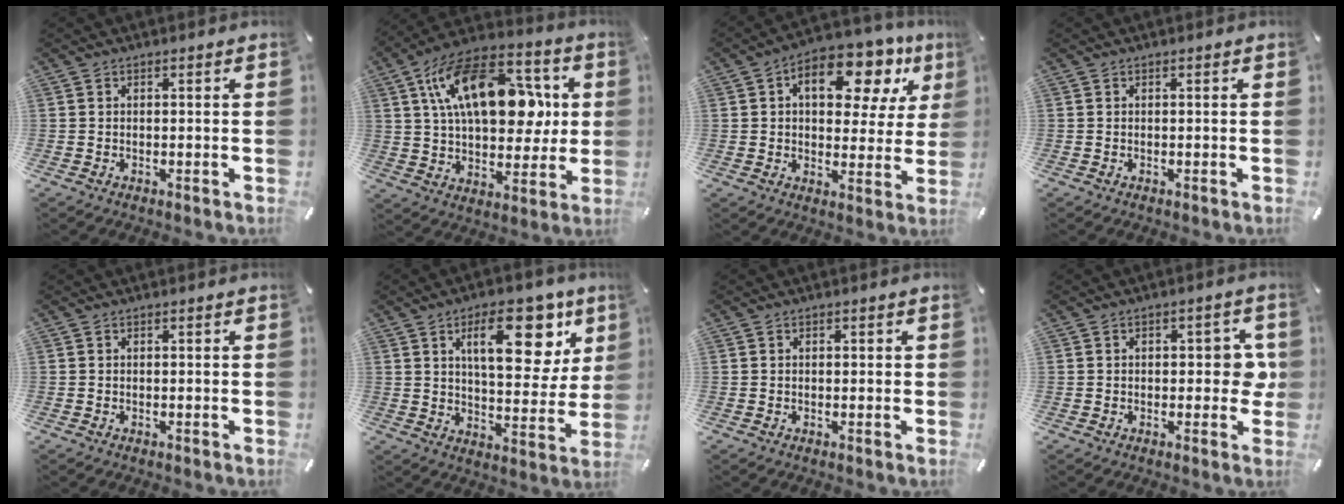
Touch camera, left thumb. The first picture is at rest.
{"total": 23.1, "force": [6.6, 13.4, 17.6], "torque": [-0.306, -0.011, 0.107]}
{"total": 16.1, "force": [7.2, 9.3, 11.0], "torque": [-0.153, -0.030, 0.117]}
{"total": 0.0}
{"total": 0.0}
{"total": 18.9, "force": [8.5, 8.8, 14.4], "torque": [-0.195, -0.029, 0.132]}
{"total": 0.9, "force": [0.1, 0.6, 0.6], "torque": [-0.011, 0.005, 0.000]}
{"total": 6.7, "force": [0.2, 3.7, 5.5], "torque": [-0.058, 0.001, -0.004]}